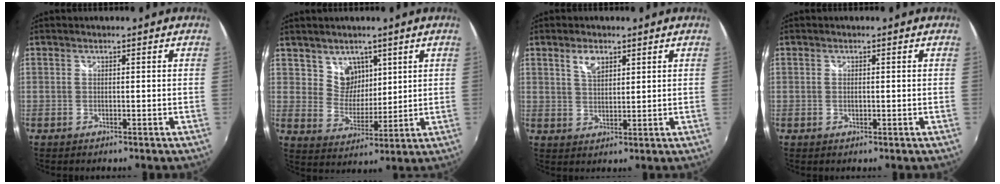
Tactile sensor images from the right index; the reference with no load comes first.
{"total": 6.4, "force": [3.9, 5.0, 1.2], "torque": [-0.010, 0.004, 0.077]}
{"total": 4.2, "force": [2.4, 2.2, 2.6], "torque": [-0.043, 0.005, 0.043]}
{"total": 0.7, "force": [-0.1, 0.5, 0.5], "torque": [-0.011, -0.001, -0.003]}